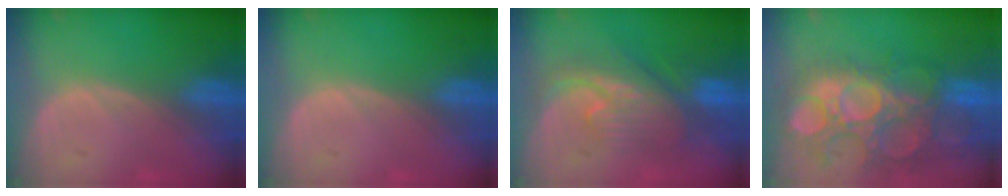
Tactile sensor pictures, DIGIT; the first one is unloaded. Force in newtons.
{"total": 0.0}
{"total": 8.0, "press": 7.8, "slide": 1.9}
{"total": 13.3, "press": 12.2, "slide": 5.4}